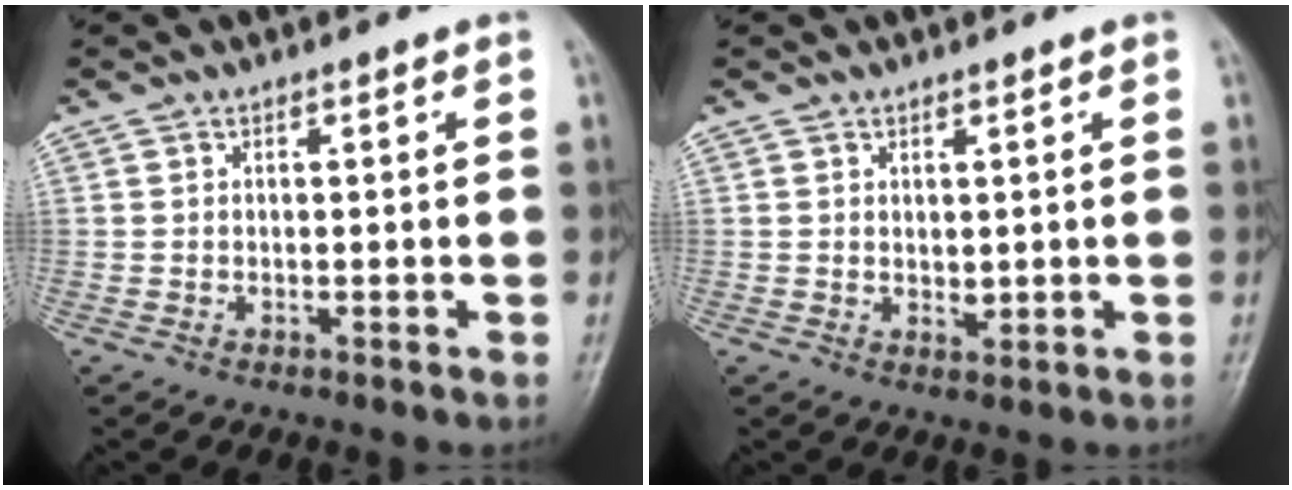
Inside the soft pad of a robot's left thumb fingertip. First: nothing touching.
{"total": 1.7, "force": [0.5, 1.0, 1.3], "torque": [-0.018, -0.008, 0.013]}